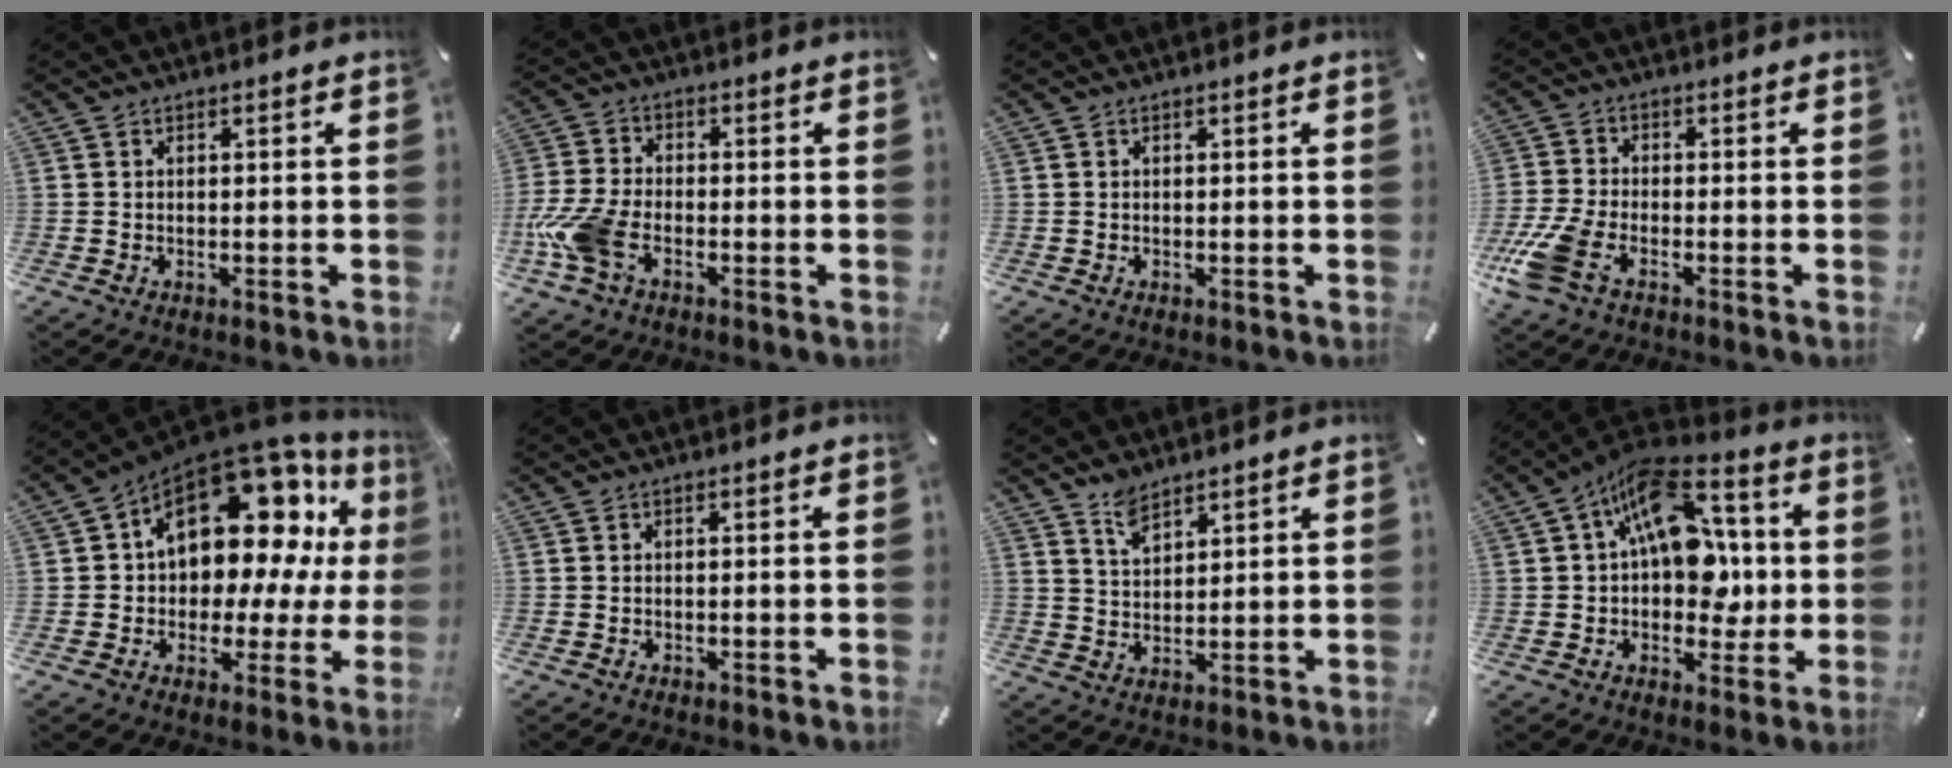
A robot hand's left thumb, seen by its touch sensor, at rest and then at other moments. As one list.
[{"total": 9.7, "force": [-3.6, 6.1, 6.6], "torque": [-0.150, 0.007, -0.066]}, {"total": 0.0}, {"total": 9.4, "force": [-4.3, 5.5, 6.3], "torque": [-0.151, 0.001, -0.080]}, {"total": 19.6, "force": [8.0, 11.7, 13.6], "torque": [-0.205, -0.063, 0.134]}, {"total": 0.0}, {"total": 4.6, "force": [4.0, 1.9, 1.3], "torque": [-0.034, -0.017, 0.077]}, {"total": 18.7, "force": [4.5, 12.2, 13.4], "torque": [-0.228, -0.027, 0.079]}]